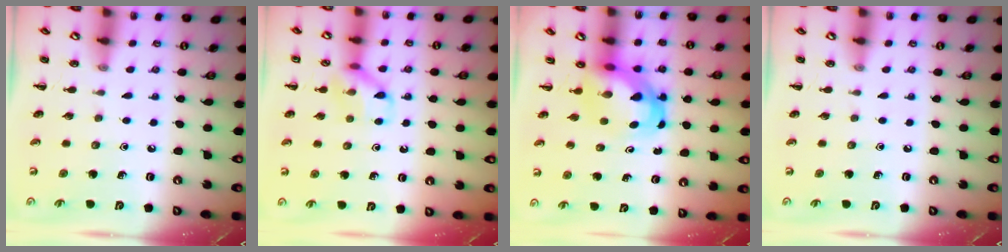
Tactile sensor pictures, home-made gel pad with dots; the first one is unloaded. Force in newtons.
{"total": 10.3, "press": 10.3, "slide": 1.0}
{"total": 5.1, "press": 5.0, "slide": 1.2}
{"total": 0.0}